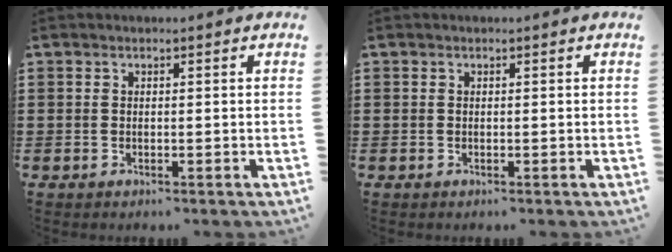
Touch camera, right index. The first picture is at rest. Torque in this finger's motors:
{"motor_torque": [-0.01, -0.01, 0.02, -0.01]}